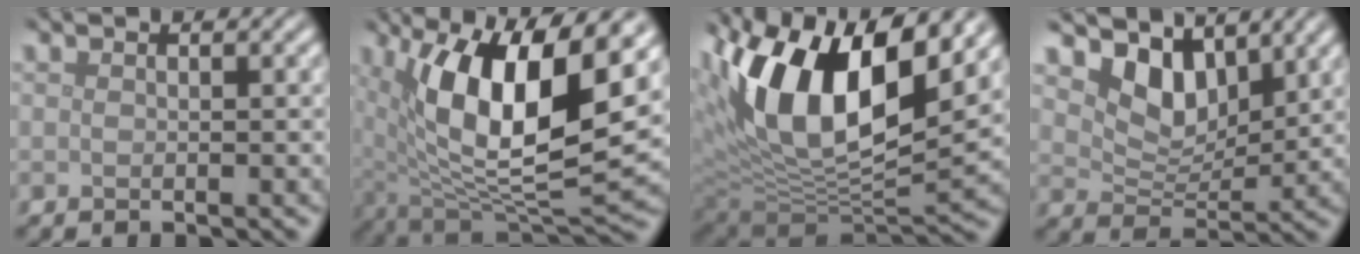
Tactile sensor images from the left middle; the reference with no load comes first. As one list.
[{"total": 14.0, "force": [5.1, 5.2, 12.0], "torque": [-0.197, -0.003, 0.087]}, {"total": 14.5, "force": [5.7, 7.0, 11.4], "torque": [-0.203, 0.012, 0.098]}, {"total": 4.8, "force": [3.5, 2.5, 2.2], "torque": [-0.048, -0.011, 0.054]}]